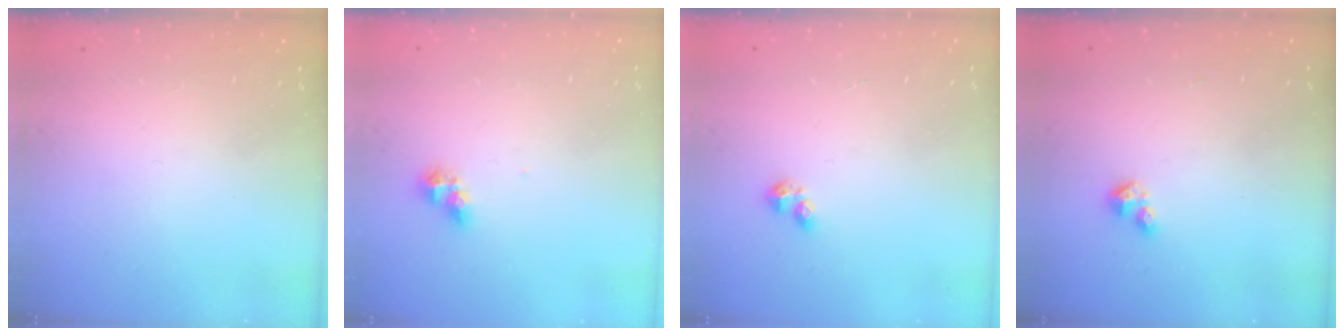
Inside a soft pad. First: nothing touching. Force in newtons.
{"total": 6.4, "press": 6.3, "slide": 0.5}
{"total": 3.1, "press": 3.0, "slide": 0.5}
{"total": 2.9, "press": 2.8, "slide": 0.6}